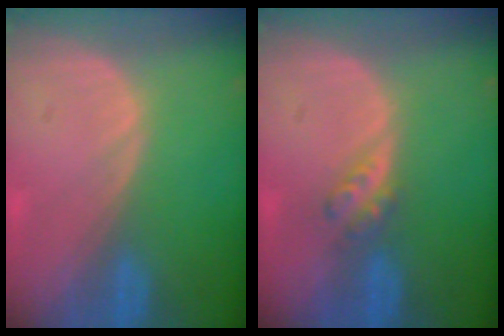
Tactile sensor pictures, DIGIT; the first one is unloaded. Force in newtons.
{"total": 2.9, "press": 2.5, "slide": 1.5}